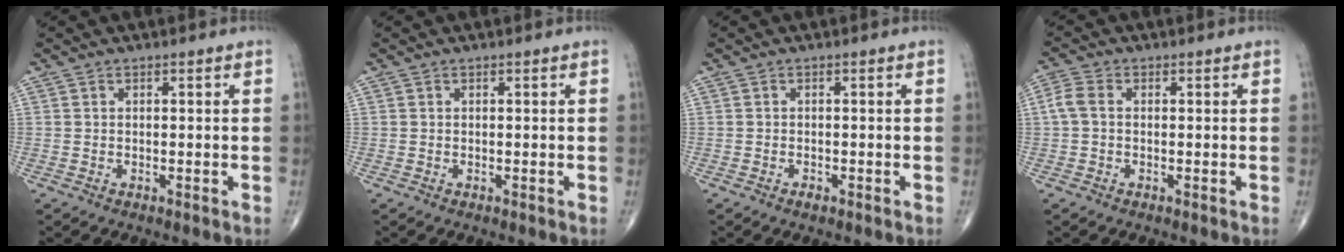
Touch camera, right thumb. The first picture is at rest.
{"total": 0.0}
{"total": 0.9, "force": [-0.6, 0.4, 0.5], "torque": [-0.009, 0.002, -0.009]}
{"total": 3.3, "force": [0.0, 2.2, 2.4], "torque": [-0.059, 0.008, -0.007]}